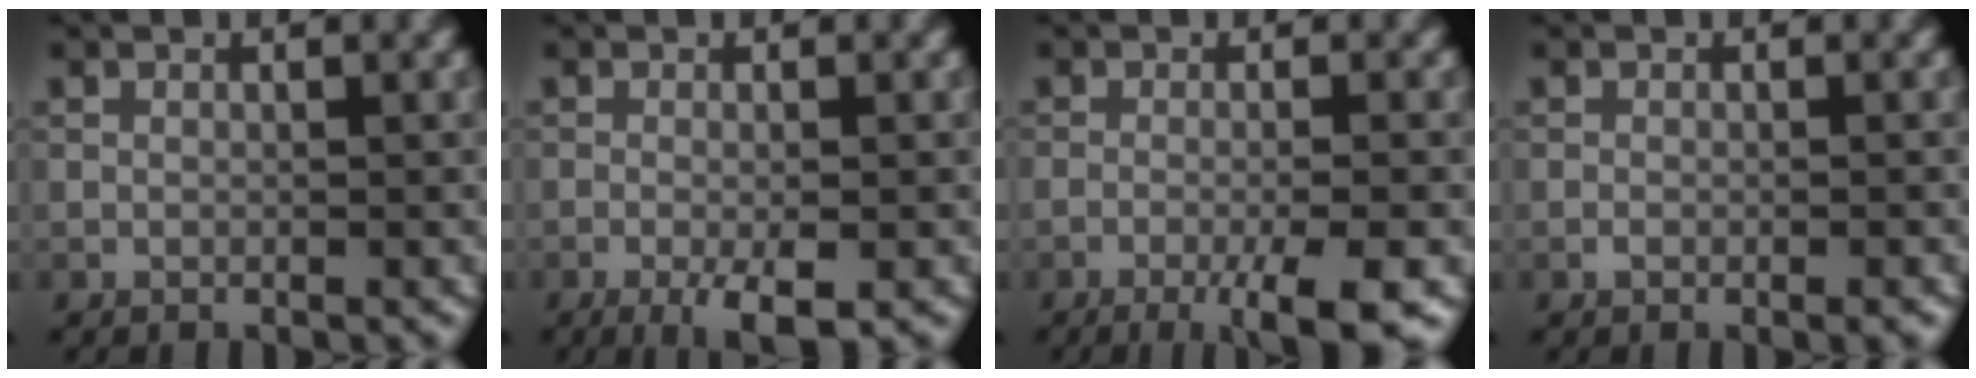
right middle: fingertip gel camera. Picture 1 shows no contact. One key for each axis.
{"total": 3.7, "fx": -1.7, "fy": 0.8, "fz": 3.2, "tx": -0.056, "ty": -0.006, "tz": -0.027}
{"total": 5.4, "fx": -2.7, "fy": 1.0, "fz": 4.5, "tx": -0.066, "ty": -0.003, "tz": -0.043}
{"total": 1.3, "fx": -0.7, "fy": 0.3, "fz": 1.1, "tx": -0.016, "ty": -0.001, "tz": -0.012}